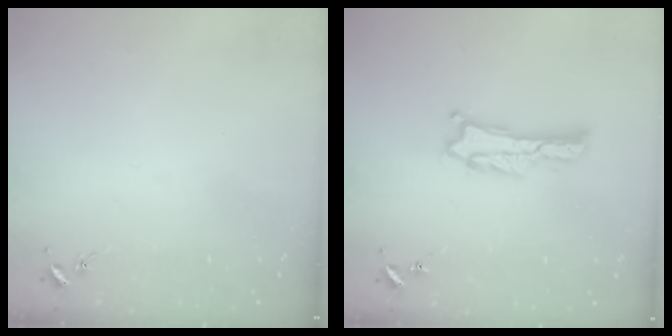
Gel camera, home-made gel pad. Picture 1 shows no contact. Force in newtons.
{"total": 1.6, "press": 1.6, "slide": 0.2}